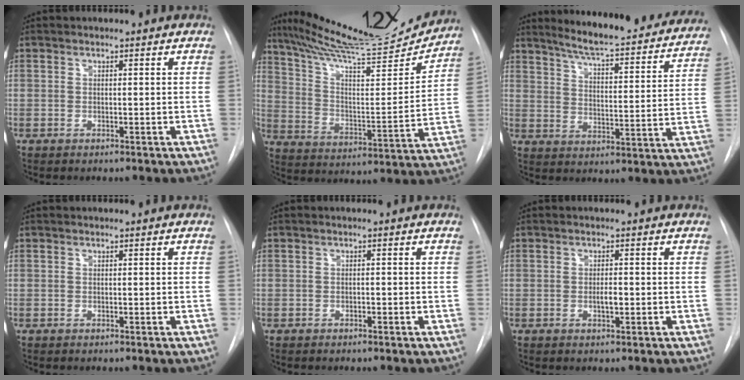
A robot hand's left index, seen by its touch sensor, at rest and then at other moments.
{"total": 20.5, "force": [19.1, 1.9, 7.4], "torque": [-0.127, -0.043, 0.281]}
{"total": 23.0, "force": [20.6, 2.7, 9.9], "torque": [-0.138, -0.060, 0.255]}
{"total": 0.0}
{"total": 1.9, "force": [-1.8, -0.1, -0.2], "torque": [0.001, -0.004, -0.031]}
{"total": 2.1, "force": [-1.8, 0.2, 1.0], "torque": [-0.020, -0.005, -0.027]}